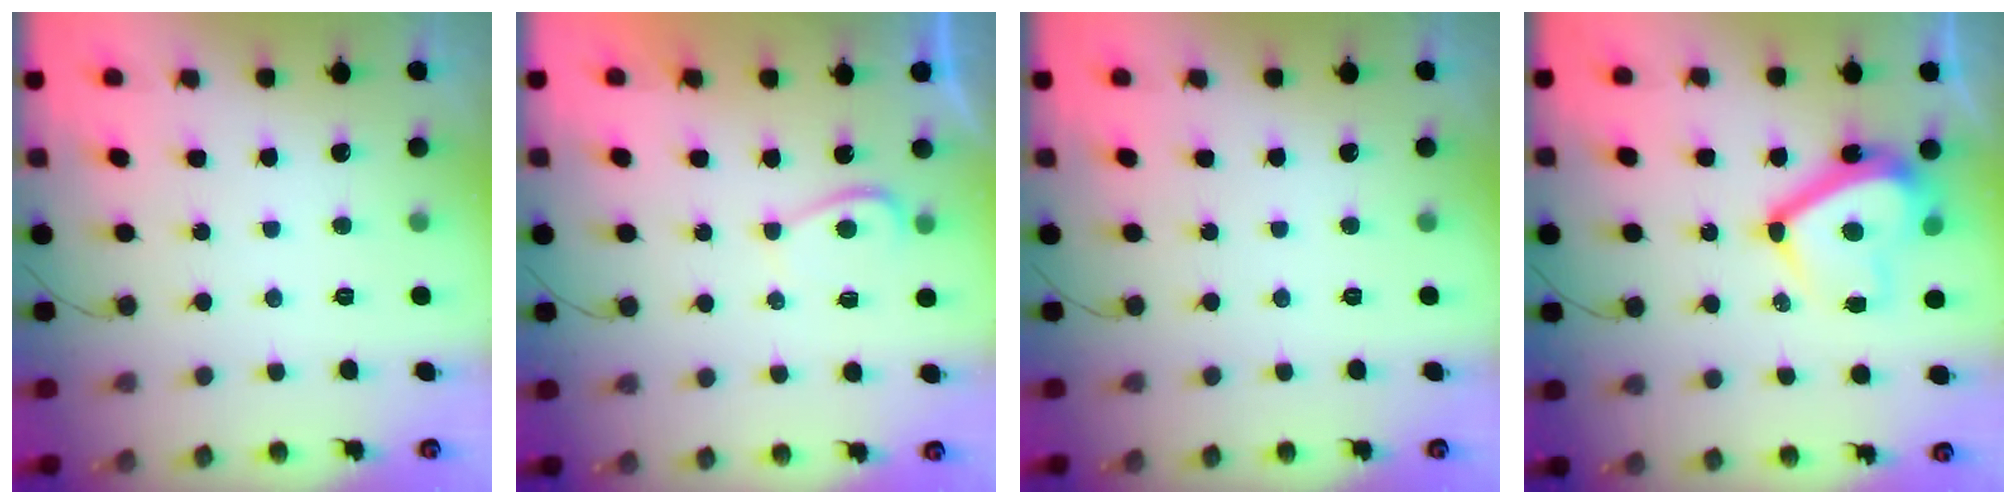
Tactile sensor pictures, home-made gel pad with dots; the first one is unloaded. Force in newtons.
{"total": 1.2, "press": 1.1, "slide": 0.6}
{"total": 0.0}
{"total": 13.8, "press": 13.6, "slide": 2.8}